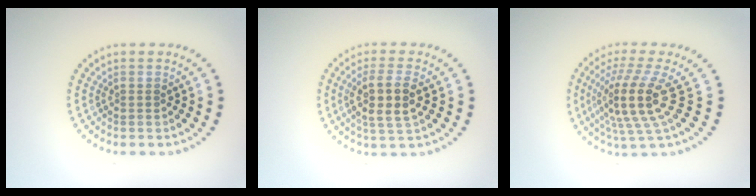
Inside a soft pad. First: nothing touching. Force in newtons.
{"total": 3.7, "press": 3.4, "slide": 1.4}
{"total": 5.1, "press": 3.8, "slide": 3.5}